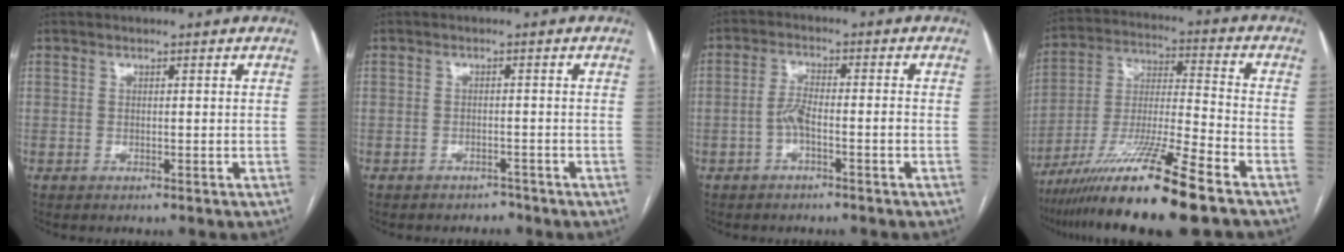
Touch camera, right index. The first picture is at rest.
{"total": 2.2, "force": [-1.9, 1.0, -0.1], "torque": [-0.002, 0.001, -0.026]}
{"total": 3.7, "force": [-1.6, 0.7, 3.3], "torque": [-0.067, 0.012, -0.029]}
{"total": 17.5, "force": [-12.3, -0.8, 12.4], "torque": [-0.245, -0.035, -0.221]}